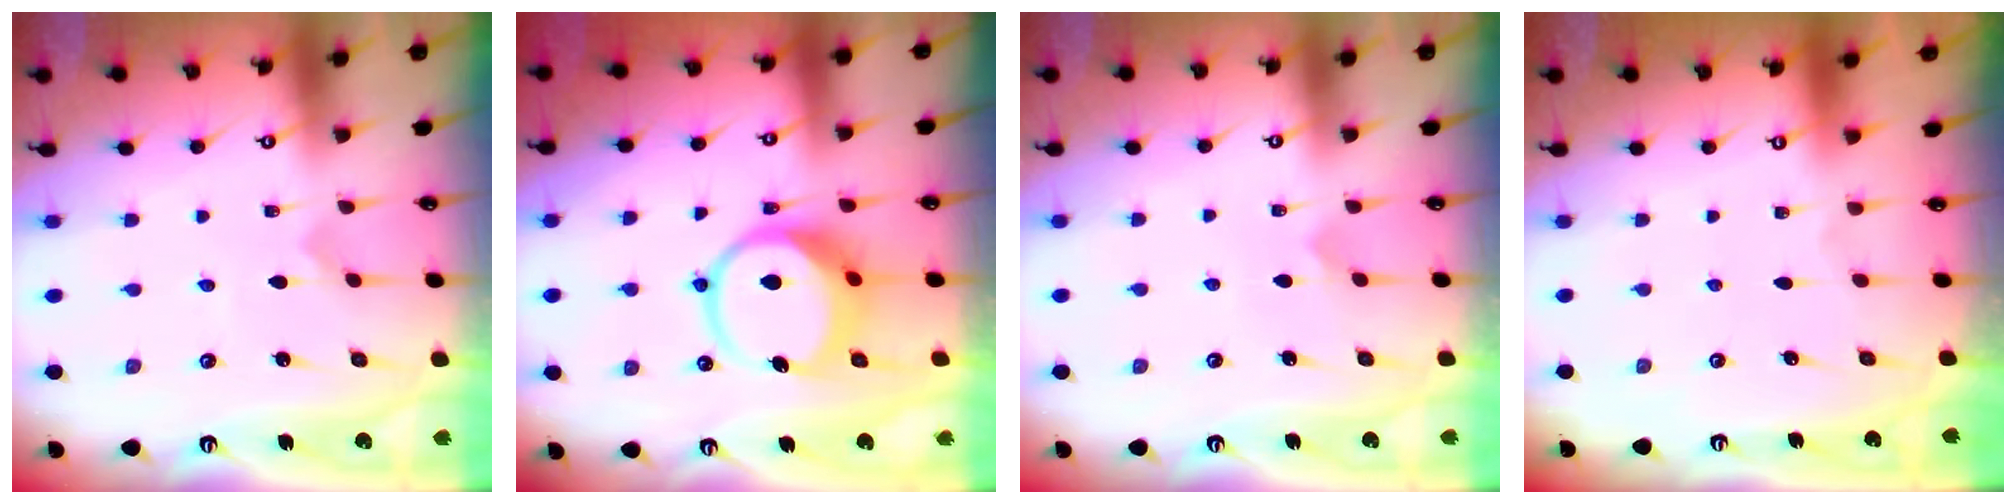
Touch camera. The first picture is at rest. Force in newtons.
{"total": 10.3, "press": 10.2, "slide": 1.4}
{"total": 4.4, "press": 4.4, "slide": 0.4}
{"total": 0.0}